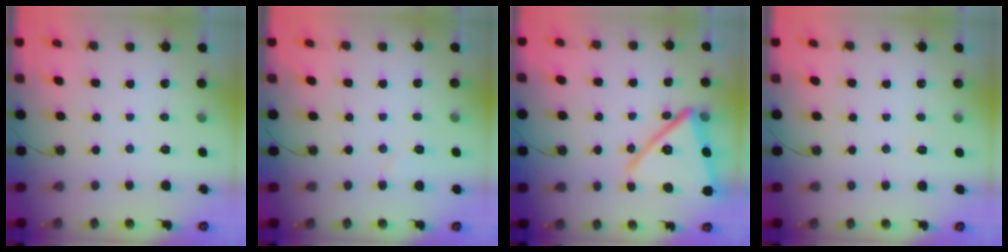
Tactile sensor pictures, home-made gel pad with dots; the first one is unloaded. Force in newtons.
{"total": 3.9, "press": 3.9, "slide": 0.6}
{"total": 17.4, "press": 17.3, "slide": 1.3}
{"total": 2.5, "press": 1.8, "slide": 1.7}